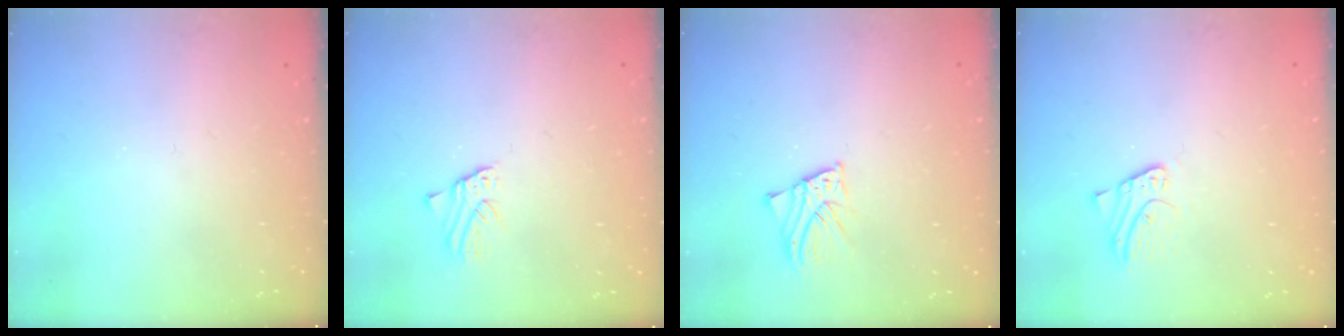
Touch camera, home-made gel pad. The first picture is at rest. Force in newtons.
{"total": 1.4, "press": 1.4, "slide": 0.1}
{"total": 2.6, "press": 2.6, "slide": 0.1}
{"total": 3.0, "press": 3.0, "slide": 0.3}